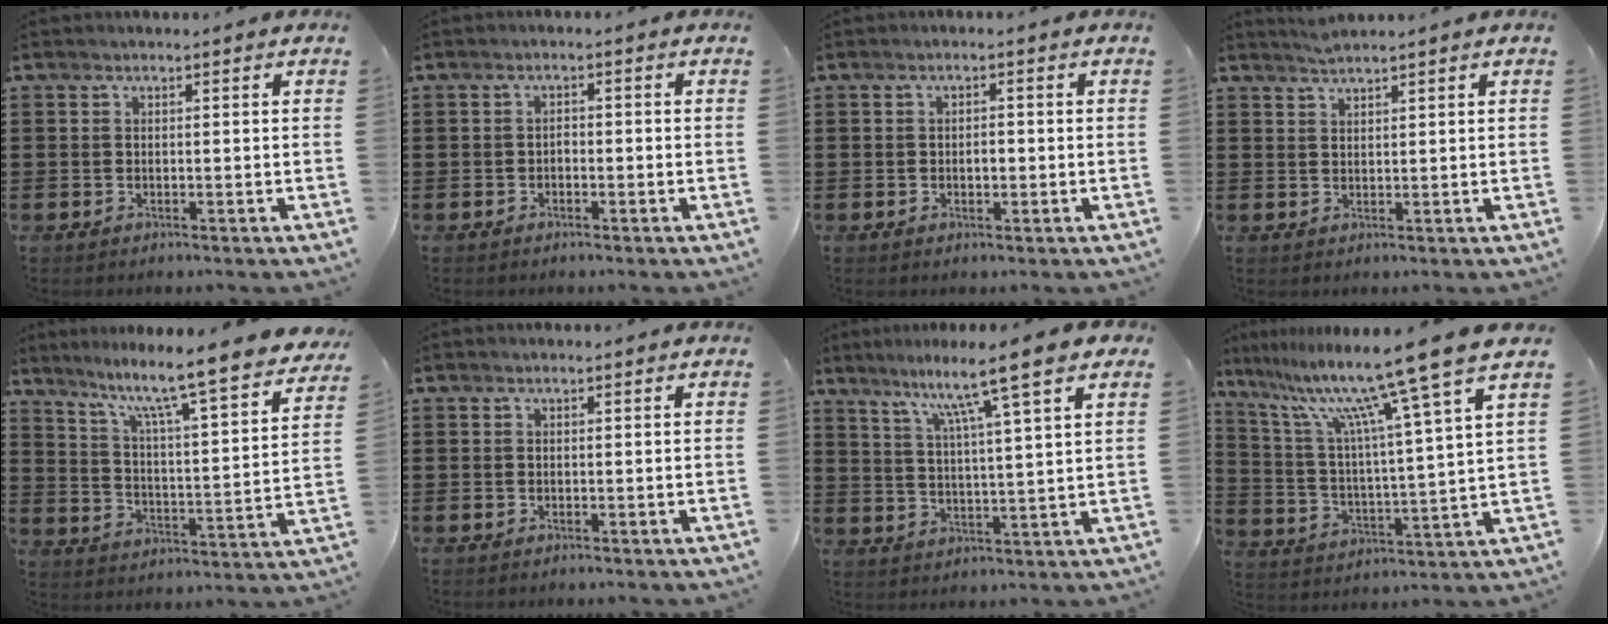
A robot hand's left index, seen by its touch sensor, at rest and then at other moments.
{"total": 1.1, "force": [-0.9, 0.4, 0.4], "torque": [-0.013, 0.002, -0.019]}
{"total": 1.5, "force": [-0.2, 0.8, 1.3], "torque": [-0.026, 0.005, -0.006]}
{"total": 1.6, "force": [1.5, -0.3, 0.4], "torque": [-0.011, 0.000, 0.030]}
{"total": 8.5, "force": [7.2, -0.5, 4.5], "torque": [-0.102, -0.066, 0.108]}
{"total": 0.0}
{"total": 9.4, "force": [6.9, -0.6, 6.4], "torque": [-0.129, -0.037, 0.107]}
{"total": 13.6, "force": [10.3, -0.3, 8.9], "torque": [-0.193, -0.067, 0.160]}